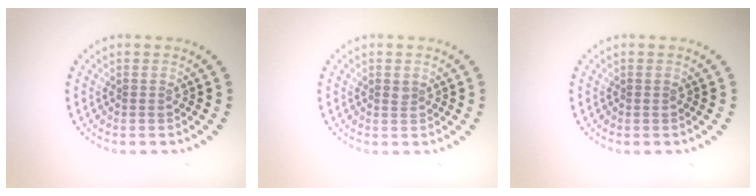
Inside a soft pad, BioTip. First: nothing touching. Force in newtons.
{"total": 0.5, "press": 0.5, "slide": 0.3}
{"total": 0.0}